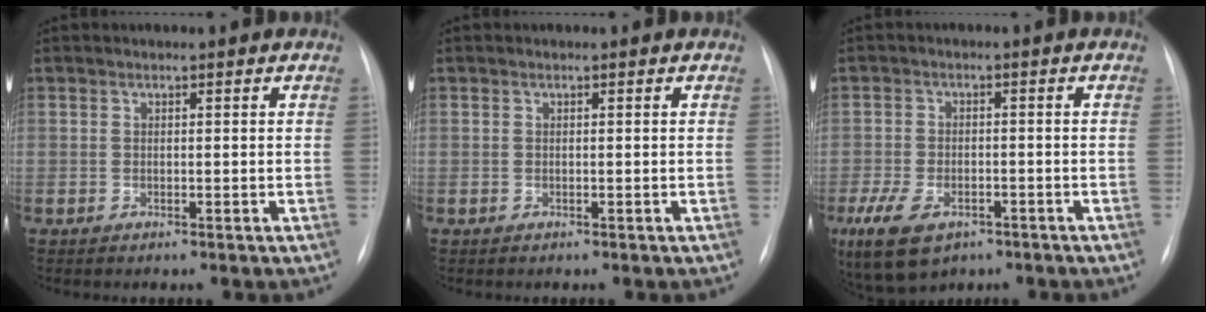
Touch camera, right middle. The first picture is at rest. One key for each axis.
{"total": 0.0}
{"total": 9.4, "fx": -5.5, "fy": 5.1, "fz": 5.7, "tx": -0.120, "ty": -0.011, "tz": -0.085}